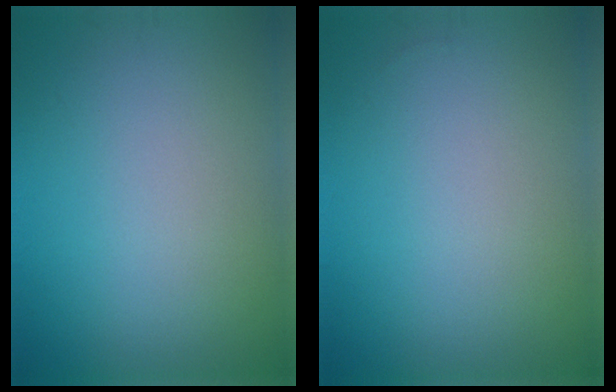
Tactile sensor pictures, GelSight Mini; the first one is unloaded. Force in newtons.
{"total": 0.0}